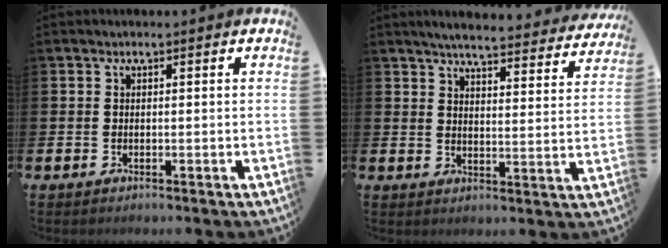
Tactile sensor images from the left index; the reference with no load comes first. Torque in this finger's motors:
{"motor_torque": [0.51, -0.97, 0.57, 0.13]}